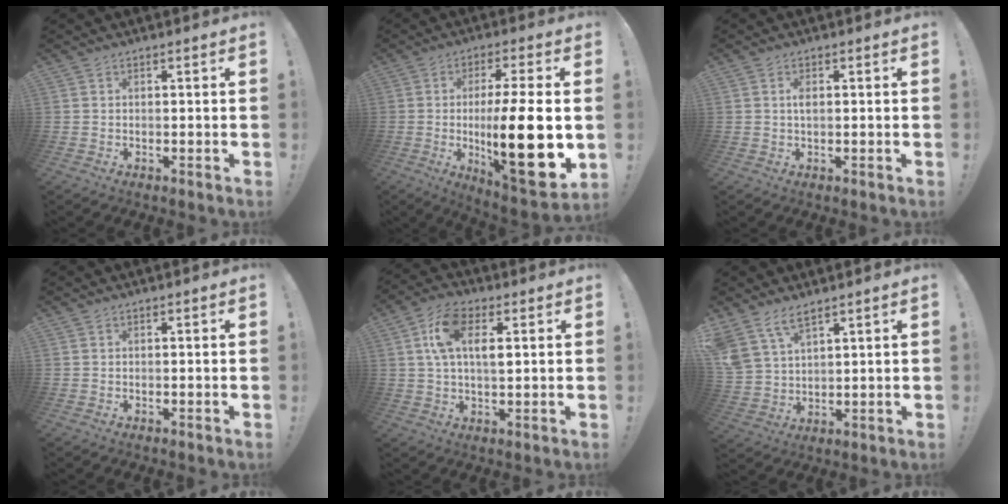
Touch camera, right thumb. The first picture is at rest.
{"total": 21.7, "force": [-2.0, 4.7, 21.1], "torque": [-0.351, -0.015, -0.031]}
{"total": 1.7, "force": [0.2, 0.6, 1.5], "torque": [-0.026, 0.003, -0.001]}
{"total": 0.0}
{"total": 10.6, "force": [3.1, 5.7, 8.4], "torque": [-0.146, 0.005, 0.056]}
{"total": 7.6, "force": [5.8, 3.0, 3.8], "torque": [-0.084, -0.024, 0.118]}